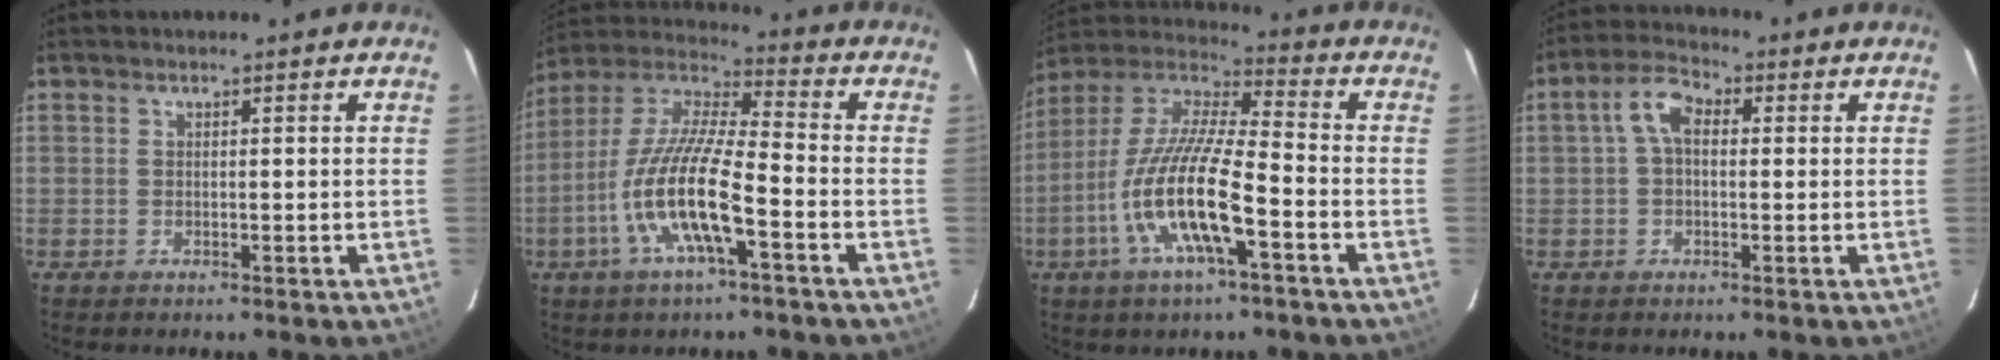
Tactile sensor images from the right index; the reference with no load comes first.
{"total": 14.5, "force": [-5.6, 2.5, 13.2], "torque": [-0.266, -0.005, -0.116]}
{"total": 15.8, "force": [-6.1, 2.9, 14.3], "torque": [-0.286, -0.010, -0.127]}
{"total": 5.1, "force": [0.5, 3.2, 4.0], "torque": [-0.080, 0.021, 0.009]}